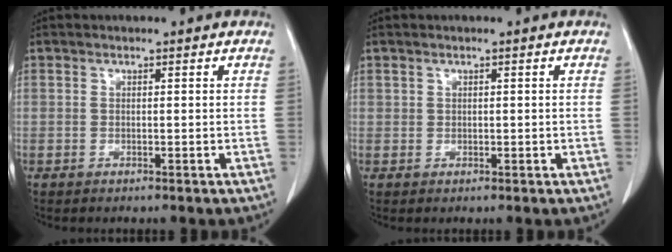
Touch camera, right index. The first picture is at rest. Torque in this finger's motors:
{"motor_torque": [-0.12, -0.02, -0.02, -0.01]}